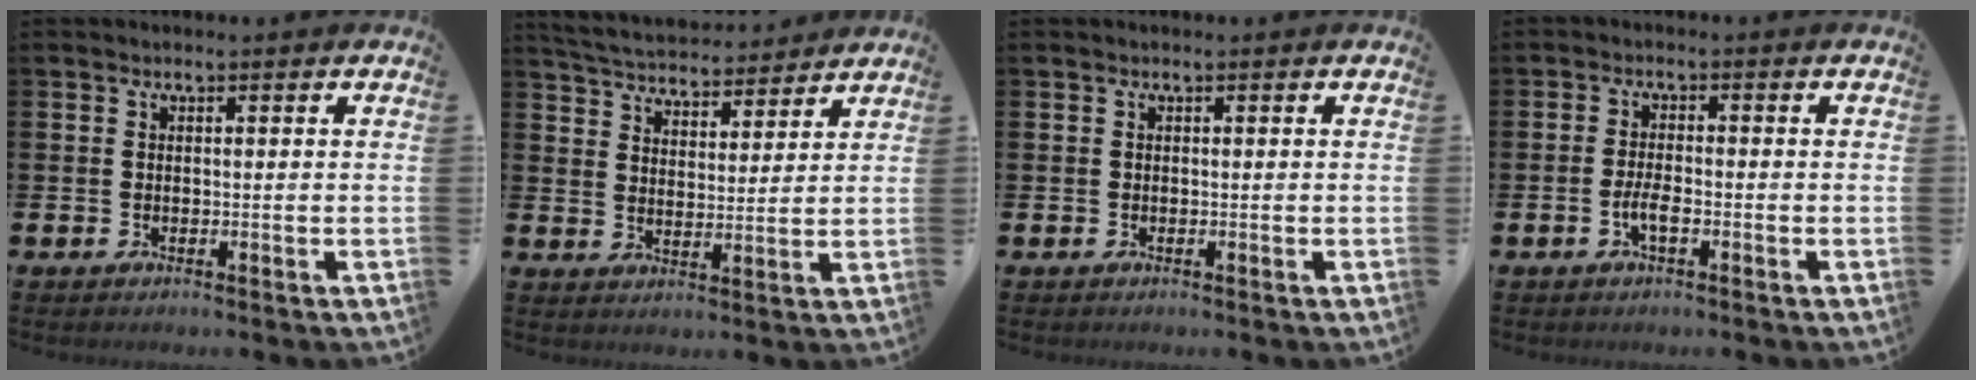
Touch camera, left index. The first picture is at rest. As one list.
[{"total": 5.1, "force": [5.0, 1.1, 0.3], "torque": [-0.027, -0.033, 0.087]}, {"total": 0.0}, {"total": 2.5, "force": [-1.0, 0.8, 2.1], "torque": [-0.042, 0.004, -0.018]}]